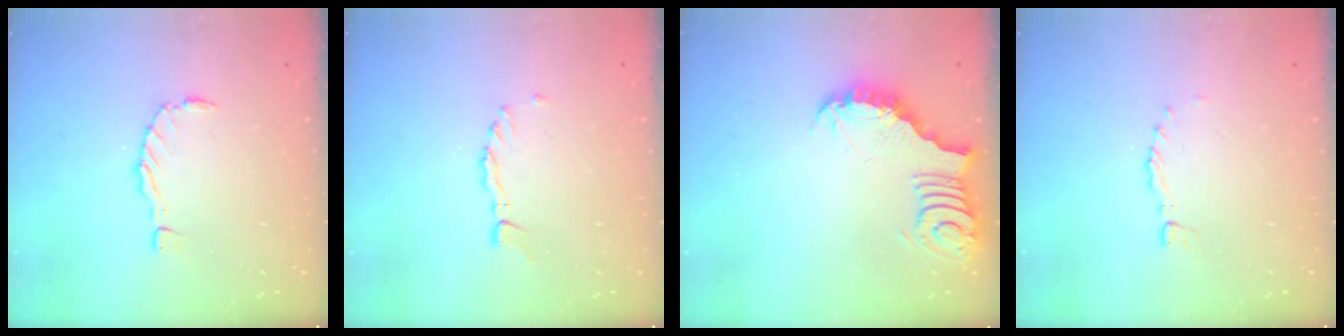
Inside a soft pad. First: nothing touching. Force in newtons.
{"total": 2.3, "press": 2.2, "slide": 0.4}
{"total": 3.8, "press": 3.8, "slide": 0.6}
{"total": 0.0}